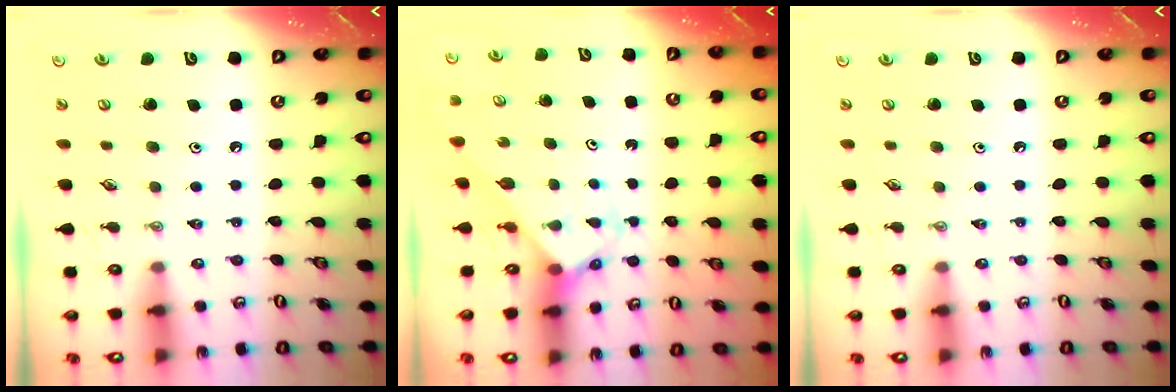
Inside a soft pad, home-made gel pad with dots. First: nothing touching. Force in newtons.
{"total": 2.8, "press": 2.8, "slide": 0.1}
{"total": 0.0}